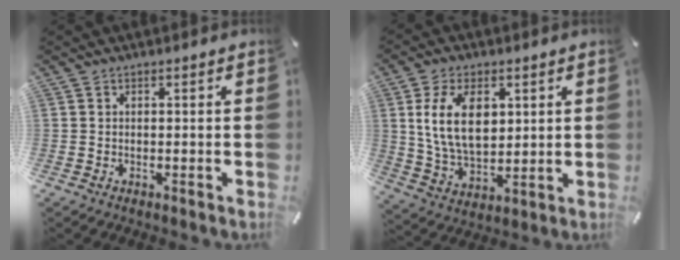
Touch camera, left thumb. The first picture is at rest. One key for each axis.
{"total": 12.7, "fx": 3.4, "fy": 8.0, "fz": 9.3, "tx": -0.204, "ty": 0.000, "tz": 0.059}